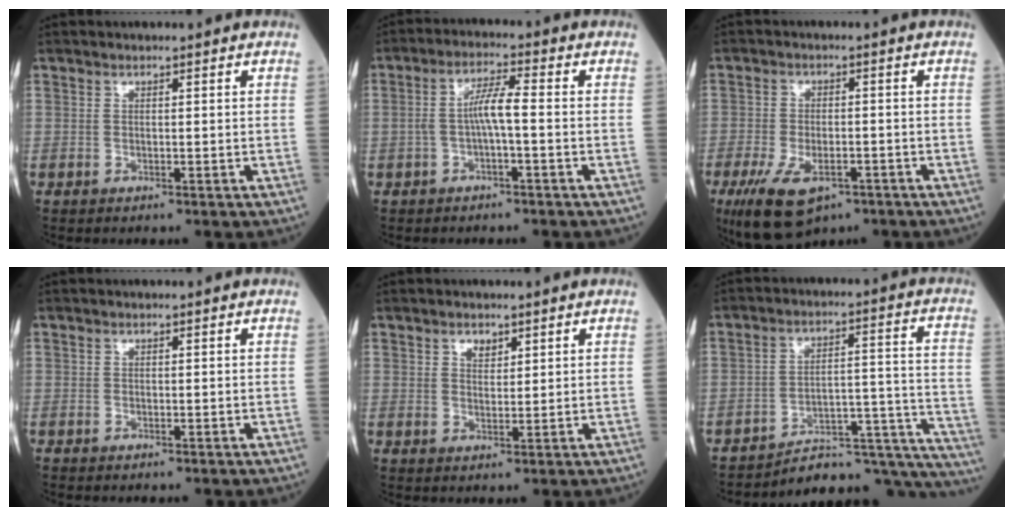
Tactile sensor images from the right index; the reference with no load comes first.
{"total": 4.8, "force": [-0.7, 0.5, 4.7], "torque": [-0.090, 0.015, -0.011]}
{"total": 10.1, "force": [-5.9, 4.7, 6.7], "torque": [-0.132, -0.013, -0.092]}
{"total": 0.0}
{"total": 2.0, "force": [1.3, 1.2, 1.1], "torque": [-0.018, 0.000, 0.024]}
{"total": 19.1, "force": [-18.4, 2.8, 4.3], "torque": [0.001, 0.058, -0.246]}